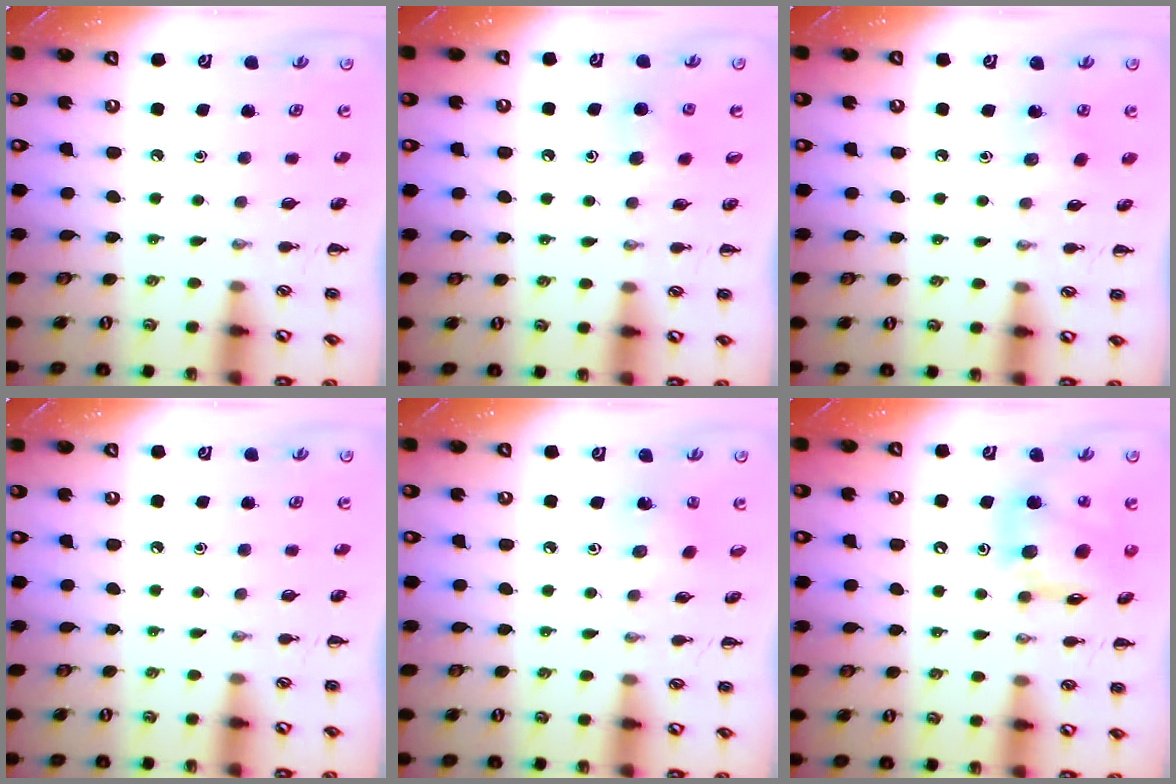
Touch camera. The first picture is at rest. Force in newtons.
{"total": 4.1, "press": 3.8, "slide": 1.5}
{"total": 5.9, "press": 5.7, "slide": 1.6}
{"total": 0.0}
{"total": 2.5, "press": 2.4, "slide": 0.8}
{"total": 14.6, "press": 14.1, "slide": 3.8}